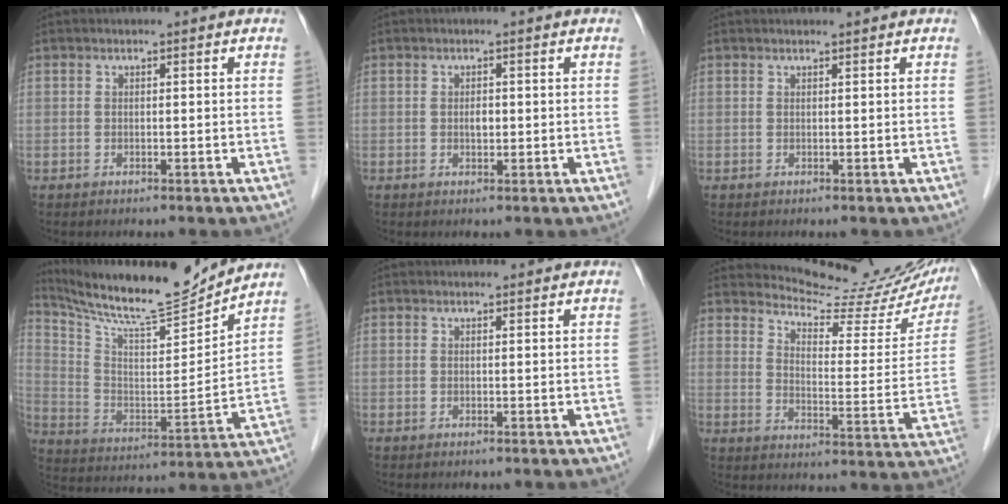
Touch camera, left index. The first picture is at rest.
{"total": 1.1, "force": [0.1, 0.6, 0.9], "torque": [-0.016, 0.000, 0.003]}
{"total": 0.9, "force": [0.8, -0.1, 0.2], "torque": [-0.006, 0.003, 0.016]}
{"total": 17.2, "force": [16.2, 0.4, 5.8], "torque": [-0.120, -0.026, 0.273]}
{"total": 1.5, "force": [1.4, 0.3, 0.2], "torque": [-0.011, 0.011, 0.022]}
{"total": 19.2, "force": [18.5, 2.8, 4.5], "torque": [-0.059, -0.079, 0.221]}